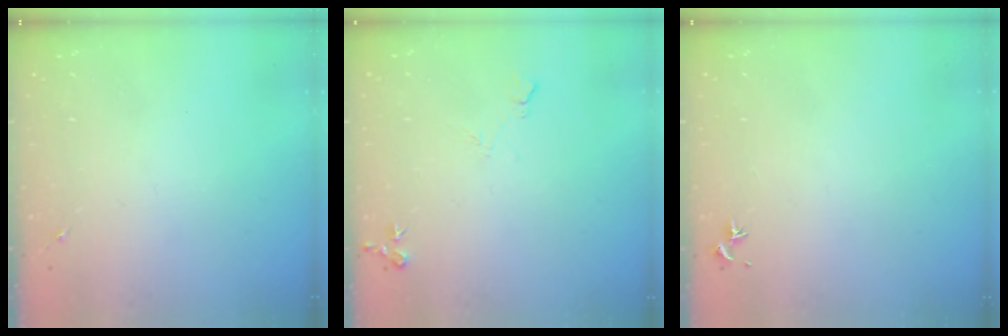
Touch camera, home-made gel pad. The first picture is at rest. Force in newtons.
{"total": 6.9, "press": 6.8, "slide": 1.0}
{"total": 0.7, "press": 0.5, "slide": 0.4}